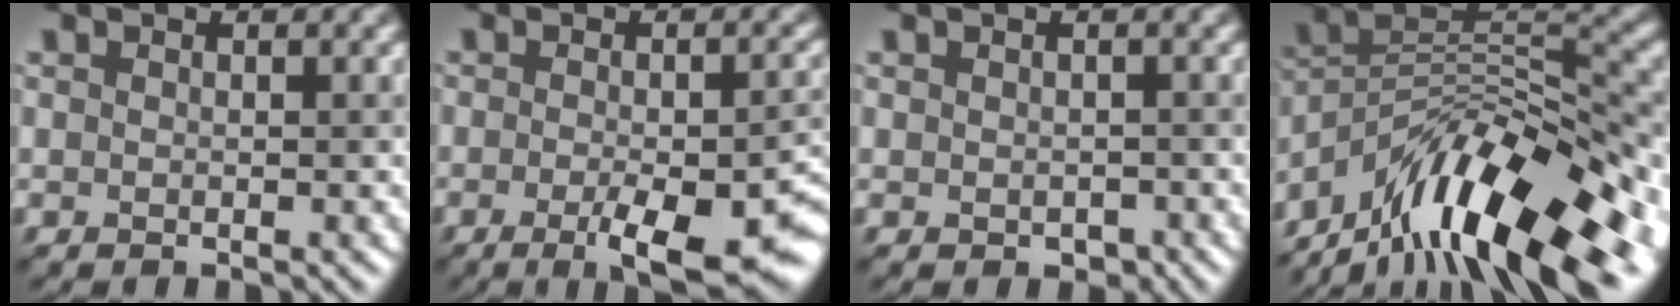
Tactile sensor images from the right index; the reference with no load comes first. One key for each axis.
{"total": 8.8, "fx": -3.5, "fy": 2.7, "fz": 7.6, "tx": -0.112, "ty": -0.014, "tz": -0.044}
{"total": 1.1, "fx": -0.5, "fy": 0.9, "fz": 0.6, "tx": -0.010, "ty": -0.010, "tz": -0.004}
{"total": 15.4, "fx": -9.7, "fy": 5.4, "fz": 10.7, "tx": -0.193, "ty": 0.026, "tz": -0.173}